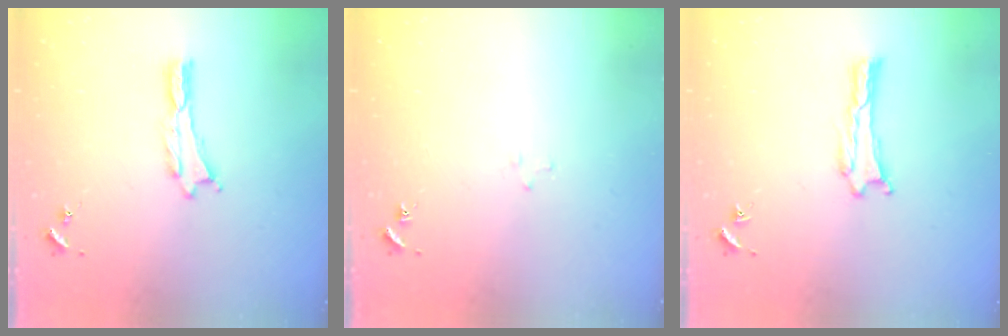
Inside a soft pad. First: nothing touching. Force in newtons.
{"total": 1.6, "press": 1.6, "slide": 0.1}
{"total": 0.0}